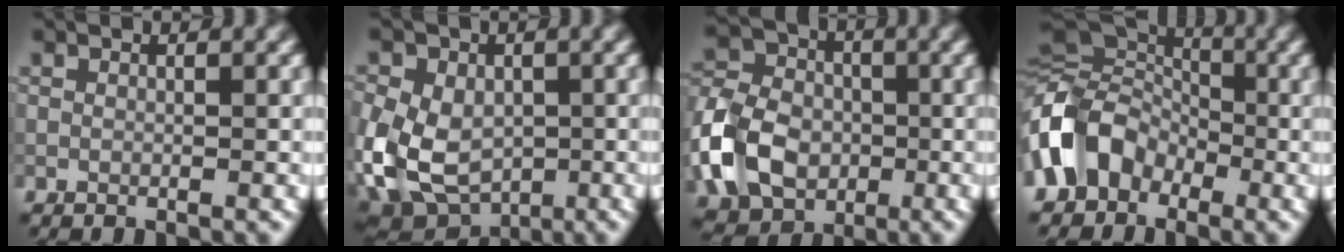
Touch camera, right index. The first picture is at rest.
{"total": 10.8, "force": [-2.4, 7.8, 7.1], "torque": [-0.143, -0.015, -0.043]}
{"total": 10.3, "force": [-3.1, 7.6, 6.2], "torque": [-0.143, 0.003, -0.080]}
{"total": 8.3, "force": [-3.2, 6.1, 4.7], "torque": [-0.090, 0.008, -0.077]}